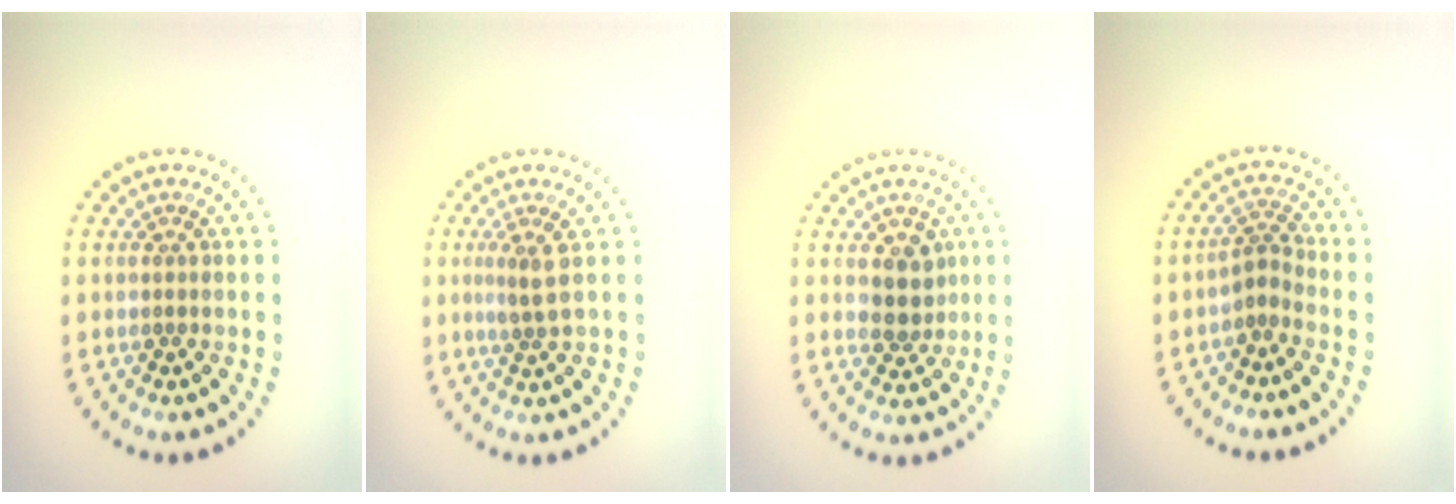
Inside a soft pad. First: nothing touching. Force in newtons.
{"total": 2.0, "press": 1.4, "slide": 1.4}
{"total": 2.5, "press": 2.3, "slide": 1.0}
{"total": 1.8, "press": 1.2, "slide": 1.3}